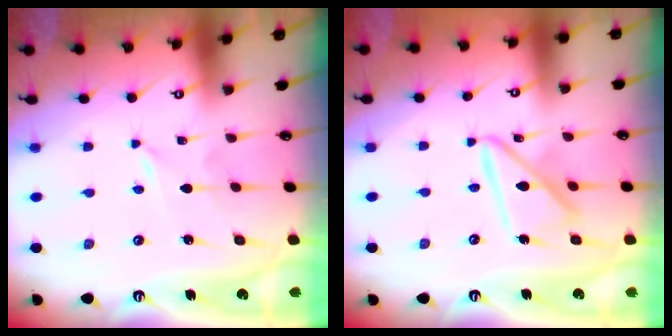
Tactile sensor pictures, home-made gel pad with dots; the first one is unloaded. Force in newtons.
{"total": 14.2, "press": 14.1, "slide": 1.5}